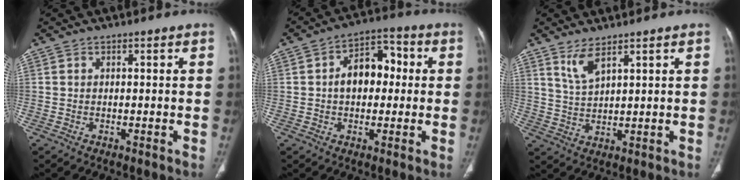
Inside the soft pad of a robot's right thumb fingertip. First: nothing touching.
{"total": 9.9, "force": [0.6, 6.8, 7.2], "torque": [-0.083, 0.030, 0.002]}
{"total": 4.4, "force": [3.0, 1.0, 3.0], "torque": [-0.064, -0.024, 0.070]}